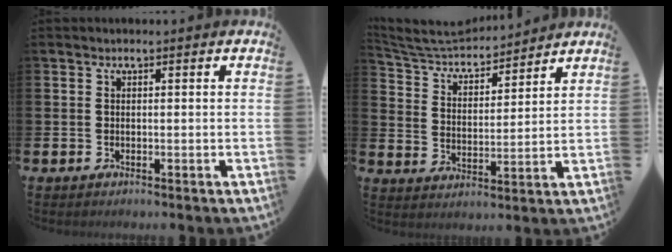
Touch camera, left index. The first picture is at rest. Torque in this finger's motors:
{"motor_torque": [0.80, -0.93, 0.19, 0.05]}